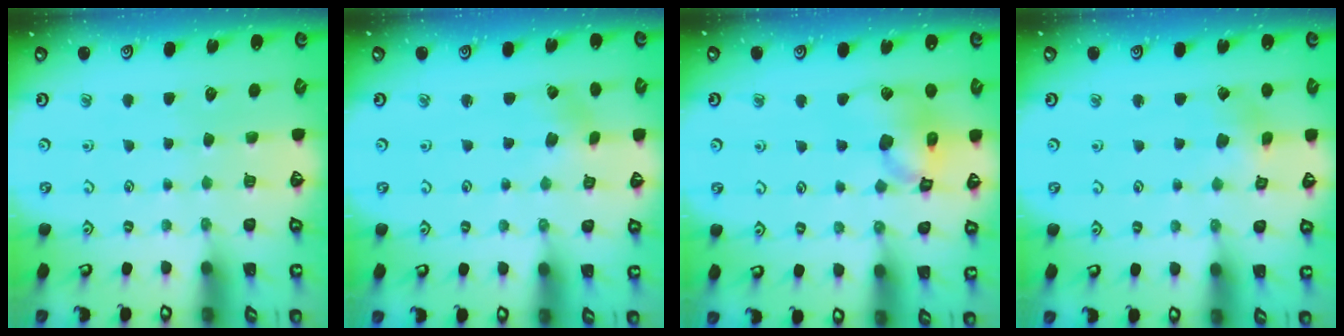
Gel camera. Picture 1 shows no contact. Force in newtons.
{"total": 2.9, "press": 2.9, "slide": 0.4}
{"total": 15.3, "press": 15.1, "slide": 2.1}
{"total": 2.8, "press": 2.7, "slide": 0.4}